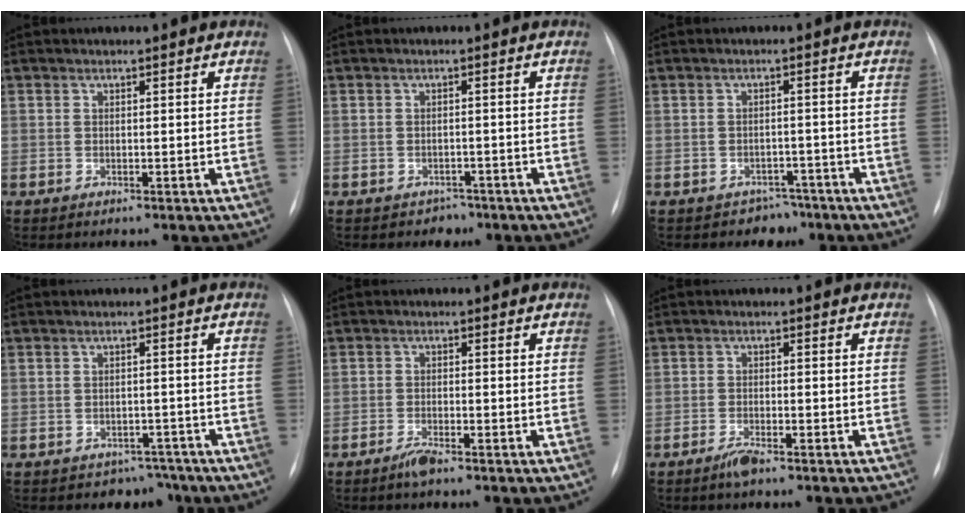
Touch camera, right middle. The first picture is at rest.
{"total": 2.0, "force": [-1.4, 1.4, -0.1], "torque": [-0.004, 0.010, -0.017]}
{"total": 3.2, "force": [-2.4, 2.1, -0.3], "torque": [0.007, 0.014, -0.030]}
{"total": 3.8, "force": [-3.1, 2.3, -0.5], "torque": [0.016, 0.017, -0.039]}
{"total": 2.0, "force": [-1.6, 0.0, 1.1], "torque": [-0.030, -0.004, -0.032]}
{"total": 3.0, "force": [-2.5, 0.3, 1.6], "torque": [-0.026, -0.003, -0.039]}